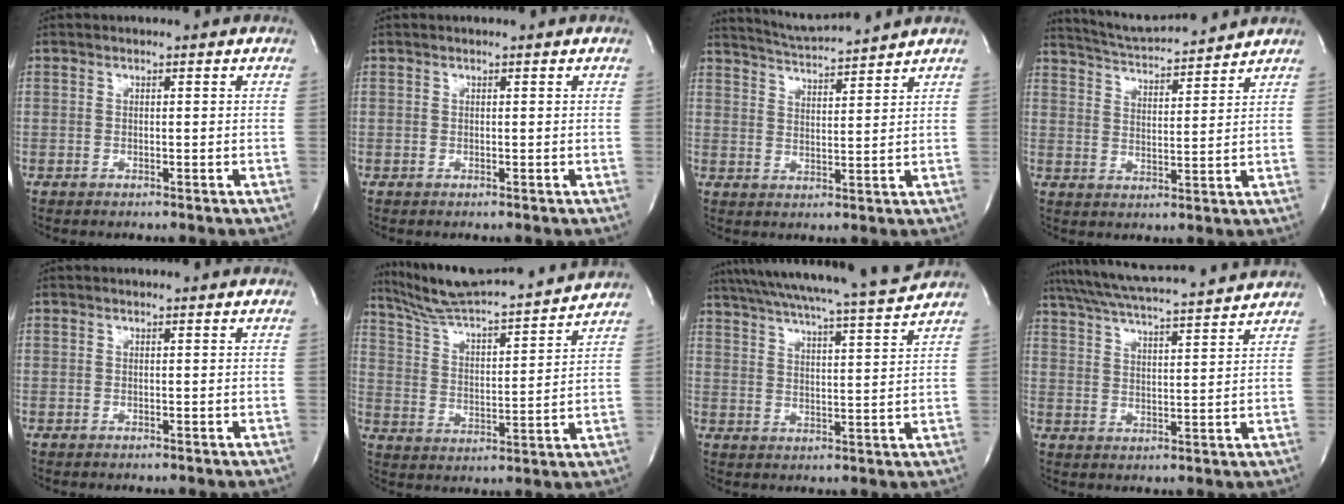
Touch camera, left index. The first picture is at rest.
{"total": 0.7, "force": [-0.7, -0.1, 0.0], "torque": [0.007, 0.001, -0.011]}
{"total": 7.3, "force": [7.0, -1.2, 2.0], "torque": [-0.046, 0.004, 0.119]}
{"total": 10.0, "force": [9.6, 0.0, 2.9], "torque": [-0.059, 0.009, 0.154]}
{"total": 0.0}
{"total": 17.7, "force": [16.4, 0.4, 6.5], "torque": [-0.112, -0.003, 0.253]}
{"total": 18.3, "force": [16.6, -1.0, 7.6], "torque": [-0.135, -0.022, 0.234]}
{"total": 16.9, "force": [15.3, 0.3, 7.2], "torque": [-0.133, 0.018, 0.220]}